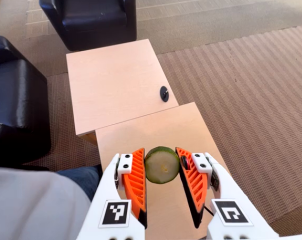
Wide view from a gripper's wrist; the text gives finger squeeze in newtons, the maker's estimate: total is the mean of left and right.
{"total": 10.7, "left": 11.2, "right": 10.2}